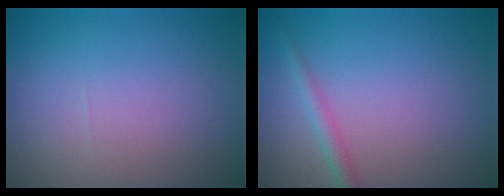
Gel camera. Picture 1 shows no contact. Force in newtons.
{"total": 1.6, "press": 1.6, "slide": 0.1}